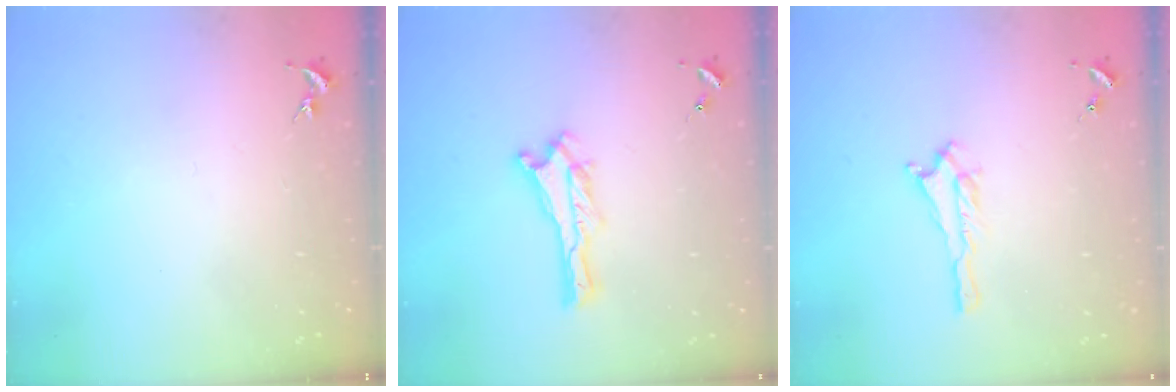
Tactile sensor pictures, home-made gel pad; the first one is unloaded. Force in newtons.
{"total": 0.0}
{"total": 1.5, "press": 1.4, "slide": 0.2}